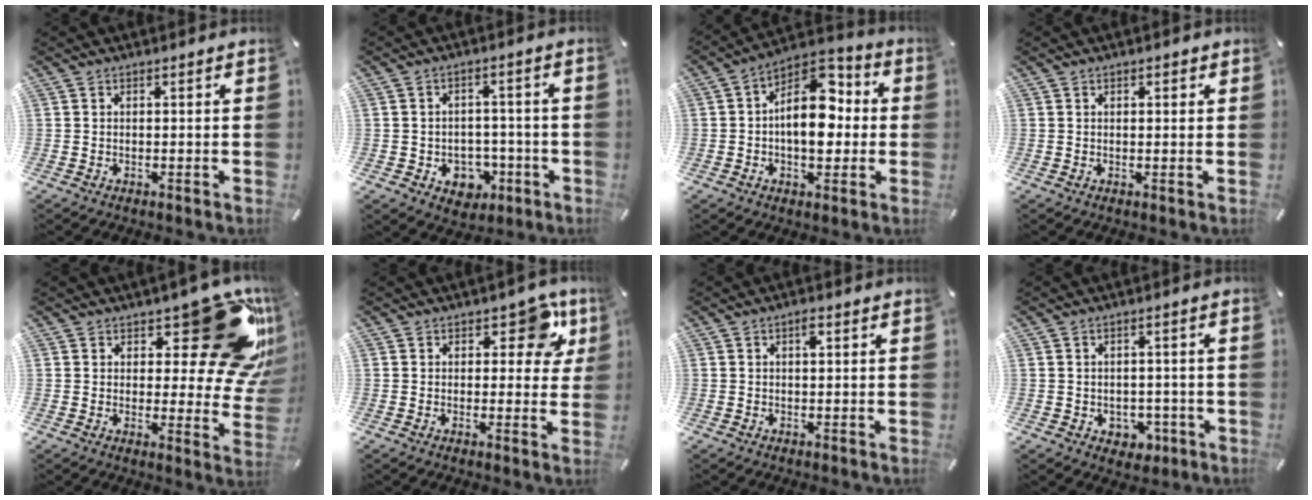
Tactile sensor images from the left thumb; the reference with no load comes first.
{"total": 6.8, "force": [-1.7, 6.1, 2.4], "torque": [-0.024, 0.008, -0.024]}
{"total": 14.4, "force": [0.6, 9.2, 11.1], "torque": [-0.169, -0.016, 0.008]}
{"total": 0.8, "force": [0.3, 0.6, 0.5], "torque": [-0.009, 0.006, 0.003]}
{"total": 20.4, "force": [12.3, 8.1, 14.1], "torque": [-0.154, -0.095, 0.203]}
{"total": 9.5, "force": [4.3, 5.4, 6.5], "torque": [-0.055, -0.020, 0.067]}
{"total": 1.7, "force": [0.5, 0.6, 1.4], "torque": [-0.022, 0.002, 0.005]}
{"total": 4.3, "force": [-1.1, 3.7, 1.8], "torque": [-0.016, 0.003, -0.021]}